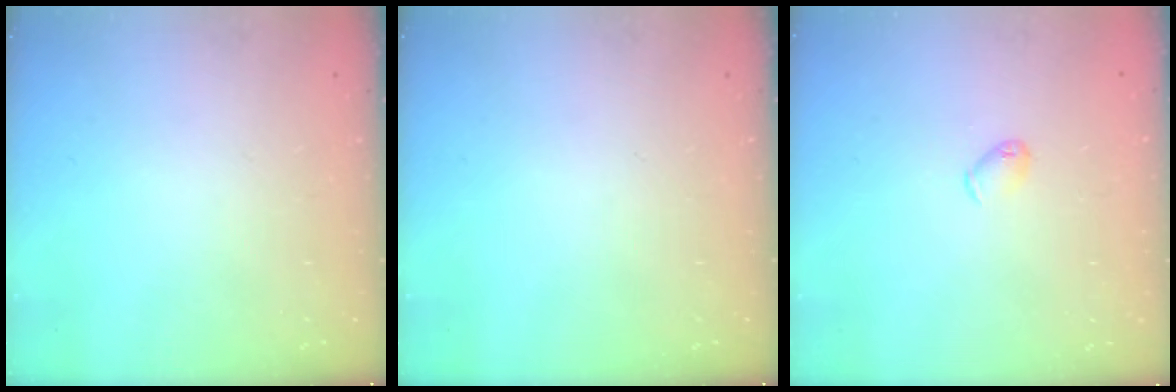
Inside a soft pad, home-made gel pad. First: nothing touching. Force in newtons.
{"total": 0.0}
{"total": 4.5, "press": 4.4, "slide": 1.0}